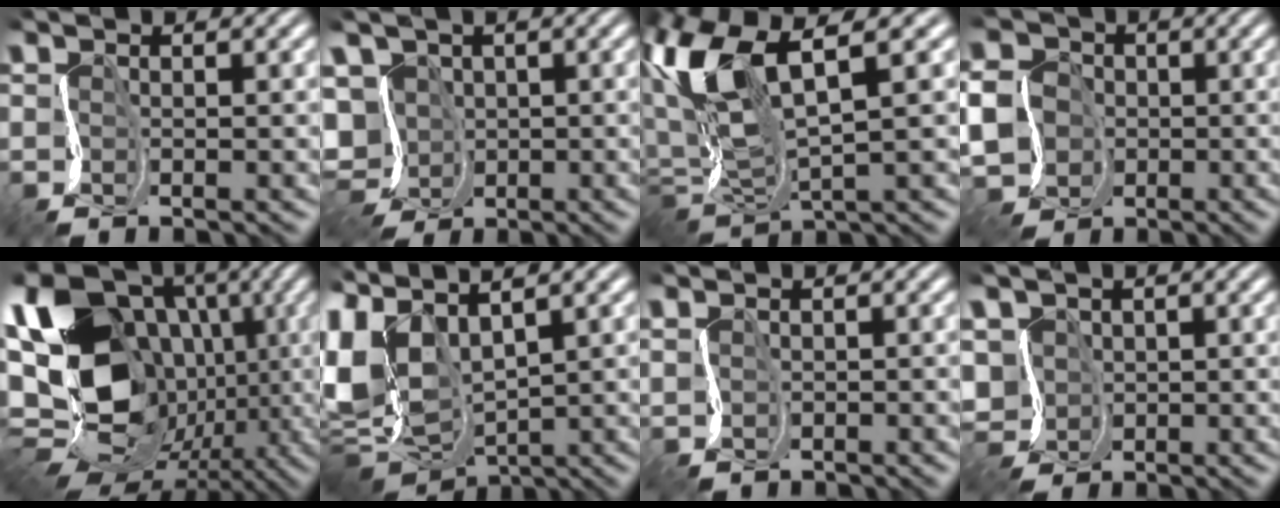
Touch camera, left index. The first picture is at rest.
{"total": 5.9, "force": [-1.0, 5.0, 2.8], "torque": [-0.069, -0.008, -0.012]}
{"total": 8.4, "force": [3.0, 3.4, 7.1], "torque": [-0.158, 0.013, 0.059]}
{"total": 7.3, "force": [-1.6, 6.9, 1.9], "torque": [-0.051, -0.005, -0.061]}
{"total": 20.9, "force": [0.6, 17.4, 11.7], "torque": [-0.217, -0.004, -0.012]}
{"total": 10.4, "force": [2.7, 6.1, 8.0], "torque": [-0.210, 0.005, 0.058]}
{"total": 0.8, "force": [-0.1, 0.5, -0.6], "torque": [0.010, -0.001, 0.004]}
{"total": 4.2, "force": [0.5, 3.9, 1.6], "torque": [-0.062, 0.004, 0.019]}